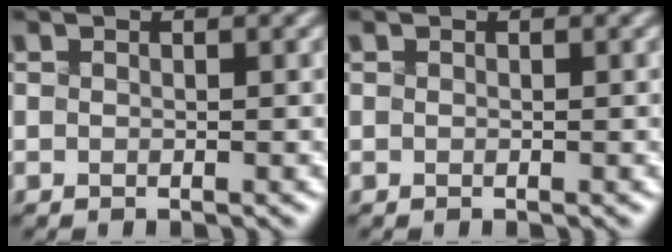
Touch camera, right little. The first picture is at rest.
{"total": 0.5, "force": [0.3, 0.3, 0.3], "torque": [-0.008, 0.005, 0.001]}